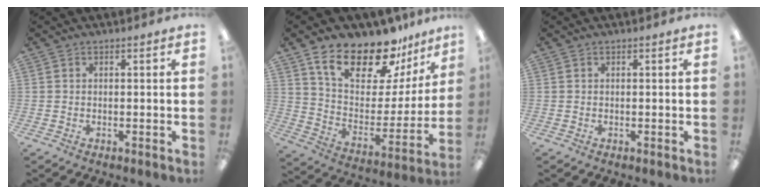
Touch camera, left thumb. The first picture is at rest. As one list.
[{"total": 20.6, "force": [15.8, 8.6, 10.1], "torque": [-0.179, -0.100, 0.276]}, {"total": 0.0}]